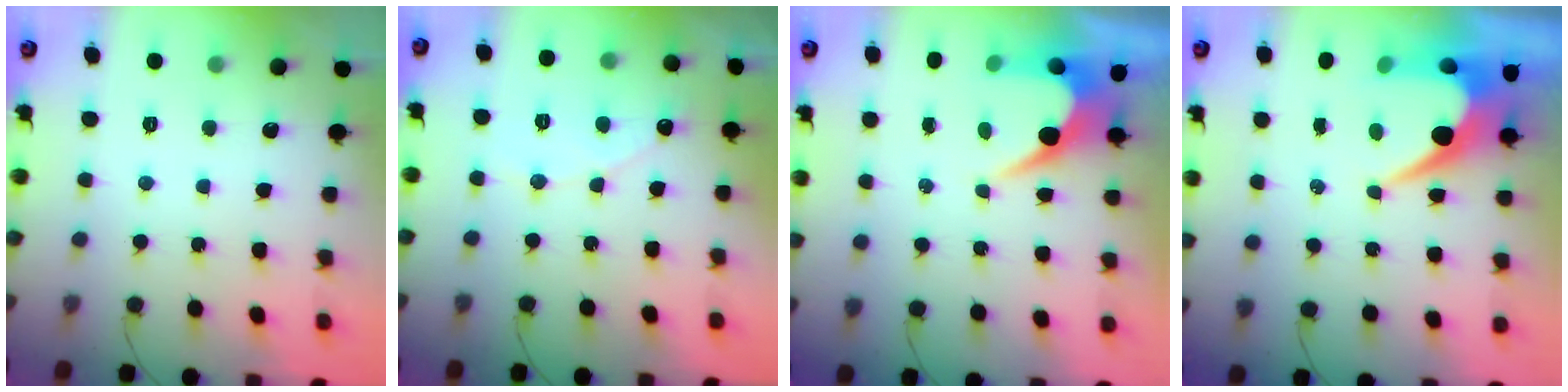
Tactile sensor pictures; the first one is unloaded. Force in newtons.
{"total": 5.6, "press": 5.6, "slide": 0.4}
{"total": 6.4, "press": 6.4, "slide": 0.4}
{"total": 9.3, "press": 9.3, "slide": 0.6}